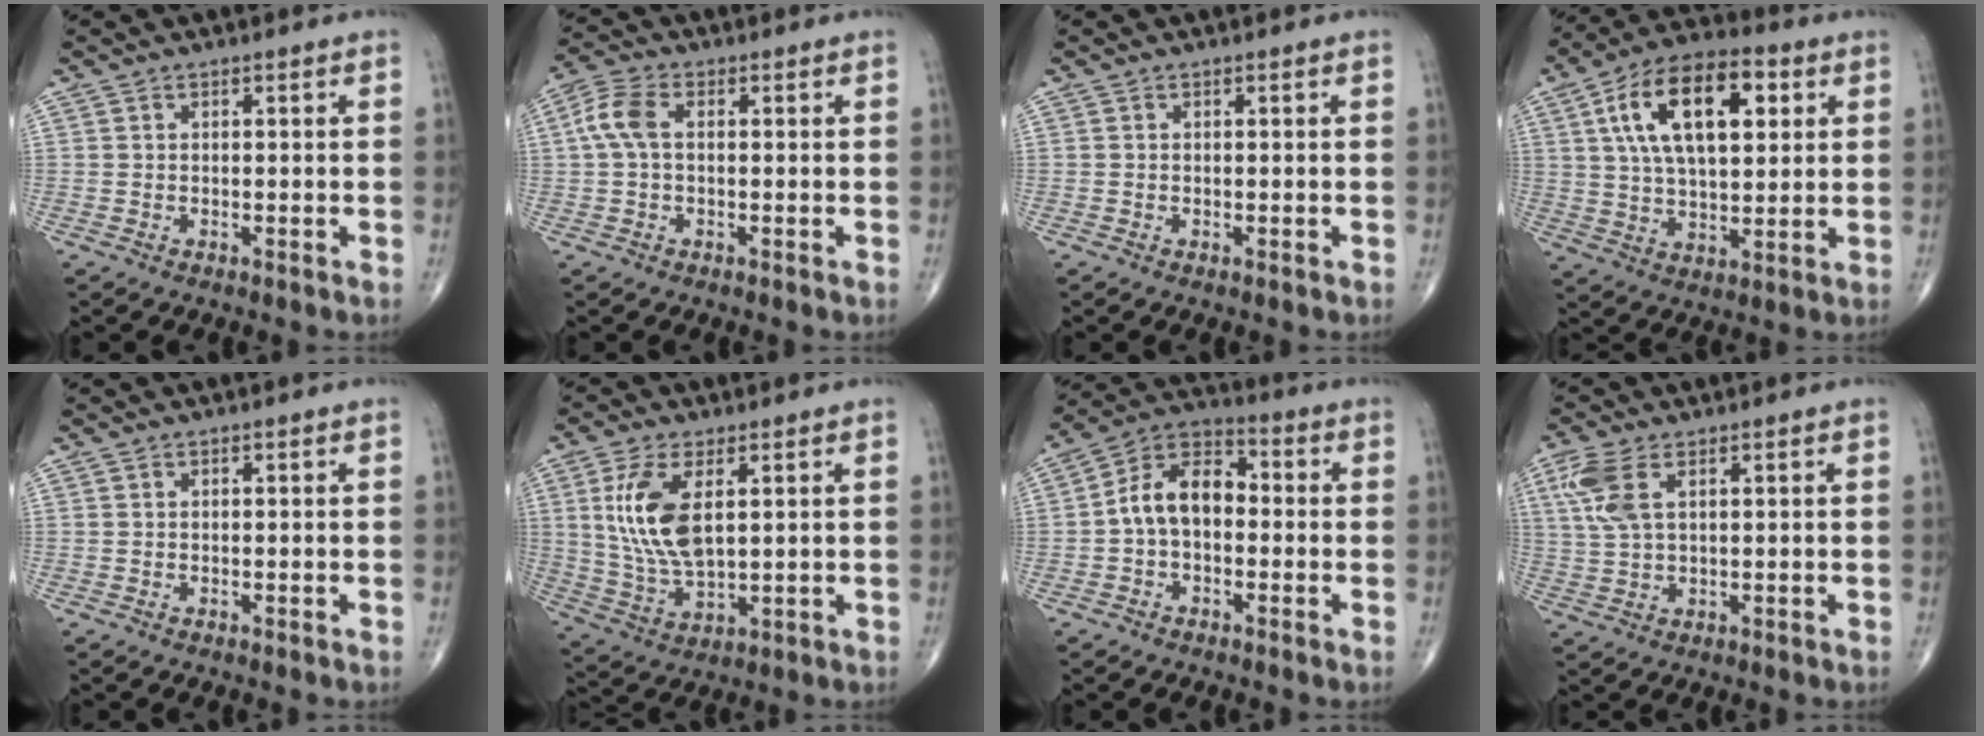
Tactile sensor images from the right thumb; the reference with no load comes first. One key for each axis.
{"total": 5.7, "fx": 0.6, "fy": 3.3, "fz": 4.6, "tx": -0.111, "ty": 0.018, "tz": 0.006}
{"total": 0.0}
{"total": 18.4, "fx": 5.7, "fy": 9.1, "fz": 14.9, "tx": -0.240, "ty": 0.005, "tz": 0.093}
{"total": 0.0}
{"total": 12.3, "fx": 3.2, "fy": 5.8, "fz": 10.4, "tx": -0.215, "ty": -0.014, "tz": 0.071}
{"total": 10.5, "fx": -0.7, "fy": 6.9, "fz": 7.9, "tx": -0.123, "ty": 0.036, "tz": -0.028}
{"total": 7.0, "fx": 2.7, "fy": 3.3, "fz": 5.5, "tx": -0.143, "ty": 0.005, "tz": 0.059}